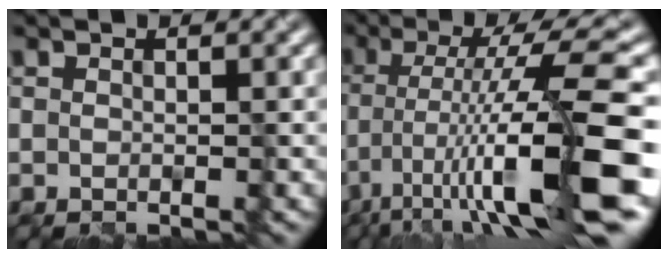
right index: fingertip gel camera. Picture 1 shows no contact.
{"total": 13.0, "force": [-4.8, 2.6, 11.8], "torque": [-0.190, 0.009, -0.076]}